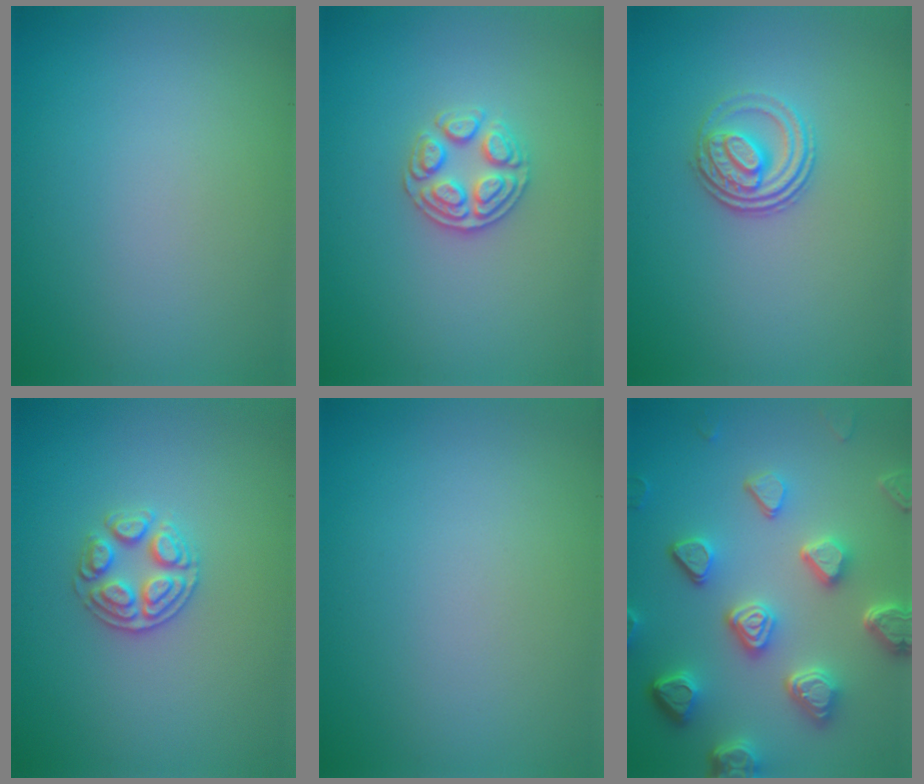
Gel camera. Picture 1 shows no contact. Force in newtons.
{"total": 2.9, "press": 2.7, "slide": 1.0}
{"total": 3.1, "press": 2.5, "slide": 1.9}
{"total": 2.9, "press": 2.7, "slide": 1.0}
{"total": 0.0}
{"total": 6.9, "press": 5.4, "slide": 4.2}